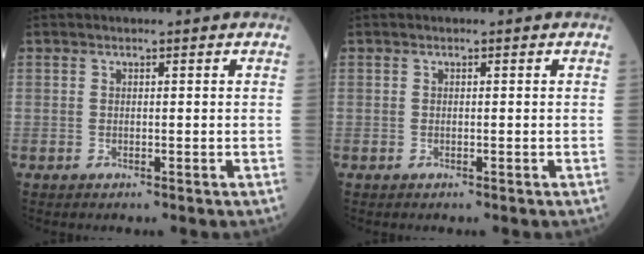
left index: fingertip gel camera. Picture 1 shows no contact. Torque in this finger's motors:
{"motor_torque": [-0.02, 0.20, 0.02, 0.01]}